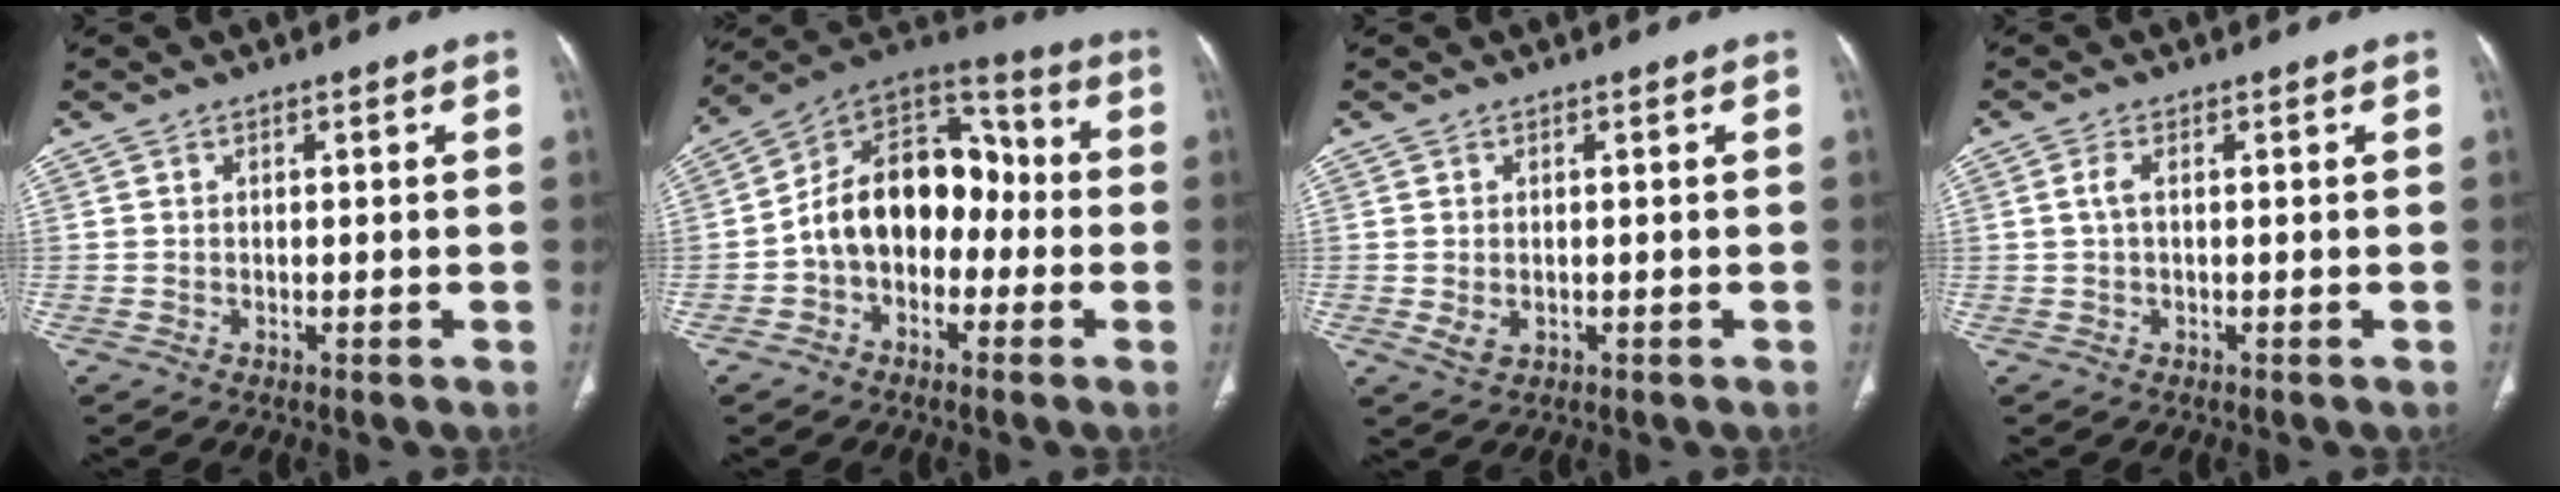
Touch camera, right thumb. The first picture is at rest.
{"total": 16.3, "force": [-2.4, 11.5, 11.3], "torque": [-0.150, 0.058, -0.052]}
{"total": 2.2, "force": [-0.3, 1.6, 1.5], "torque": [-0.027, 0.000, 0.003]}
{"total": 1.7, "force": [0.2, 0.8, 1.5], "torque": [-0.040, 0.004, 0.004]}